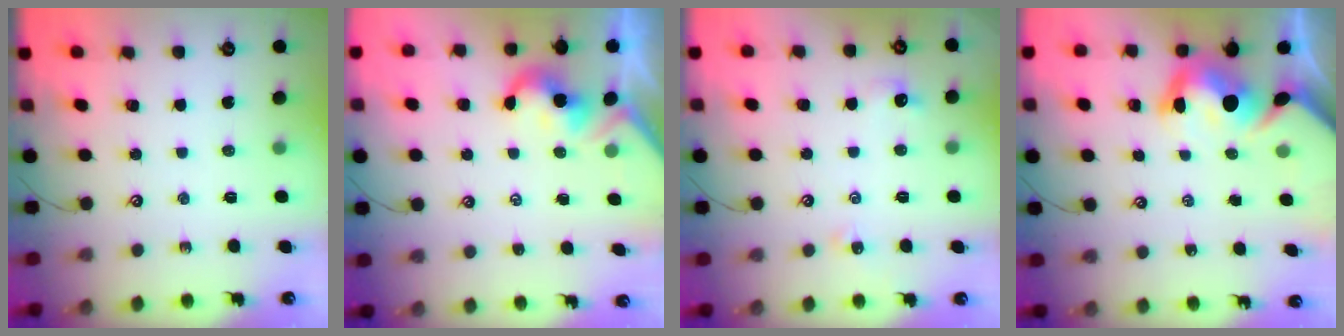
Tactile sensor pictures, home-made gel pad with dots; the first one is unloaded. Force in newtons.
{"total": 1.9, "press": 1.9, "slide": 0.5}
{"total": 2.2, "press": 2.1, "slide": 0.6}
{"total": 9.1, "press": 9.0, "slide": 1.3}